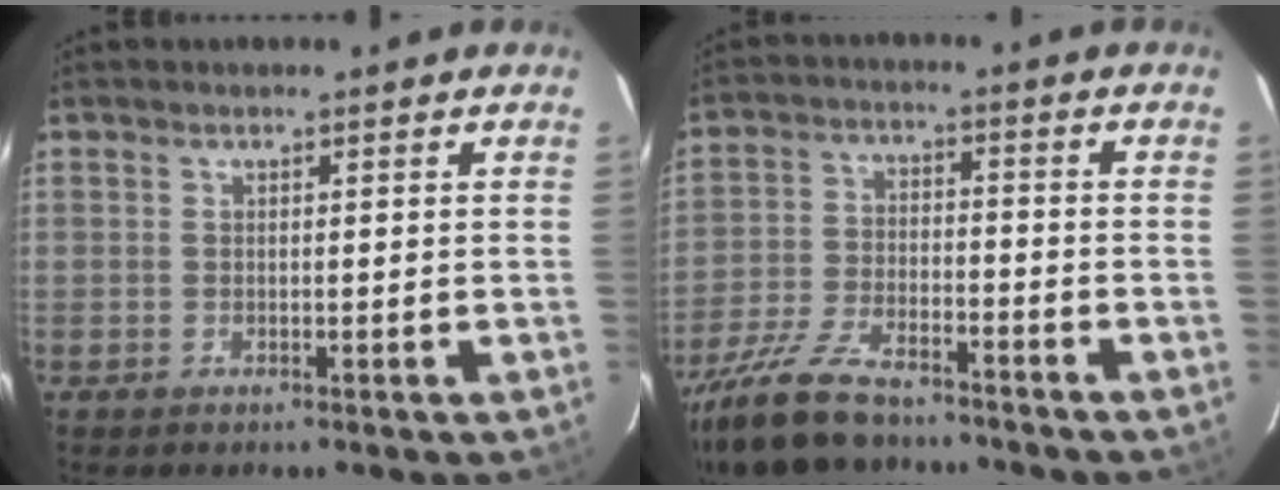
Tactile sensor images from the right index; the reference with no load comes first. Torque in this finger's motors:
{"motor_torque": [1.10, -1.04, 0.48, 0.13]}